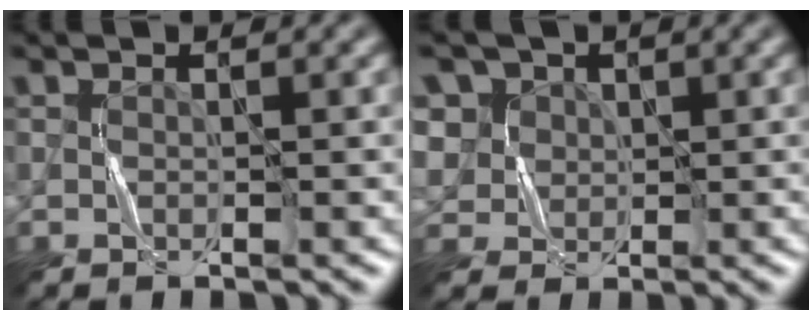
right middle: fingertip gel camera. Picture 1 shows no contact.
{"total": 5.5, "force": [2.4, 4.7, 1.9], "torque": [-0.054, 0.009, 0.041]}